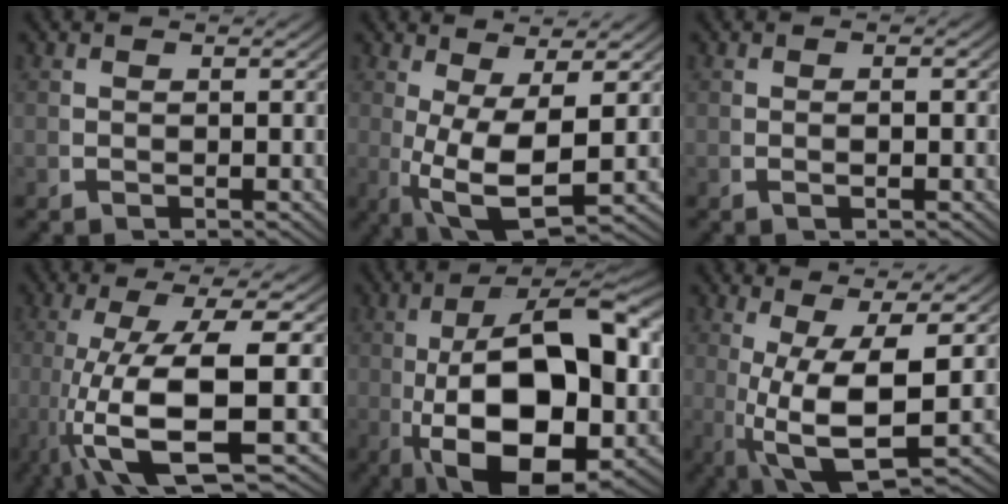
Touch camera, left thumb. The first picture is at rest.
{"total": 8.6, "force": [-0.5, 4.1, 7.6], "torque": [-0.166, -0.044, 0.024]}
{"total": 1.0, "force": [-0.2, 0.4, 0.9], "torque": [-0.018, 0.000, -0.005]}
{"total": 13.4, "force": [-2.6, 5.7, 11.8], "torque": [-0.264, -0.054, 0.001]}
{"total": 17.9, "force": [-2.3, 9.2, 15.1], "torque": [-0.288, -0.061, 0.005]}
{"total": 10.1, "force": [-0.7, 4.1, 9.1], "torque": [-0.186, -0.042, 0.023]}